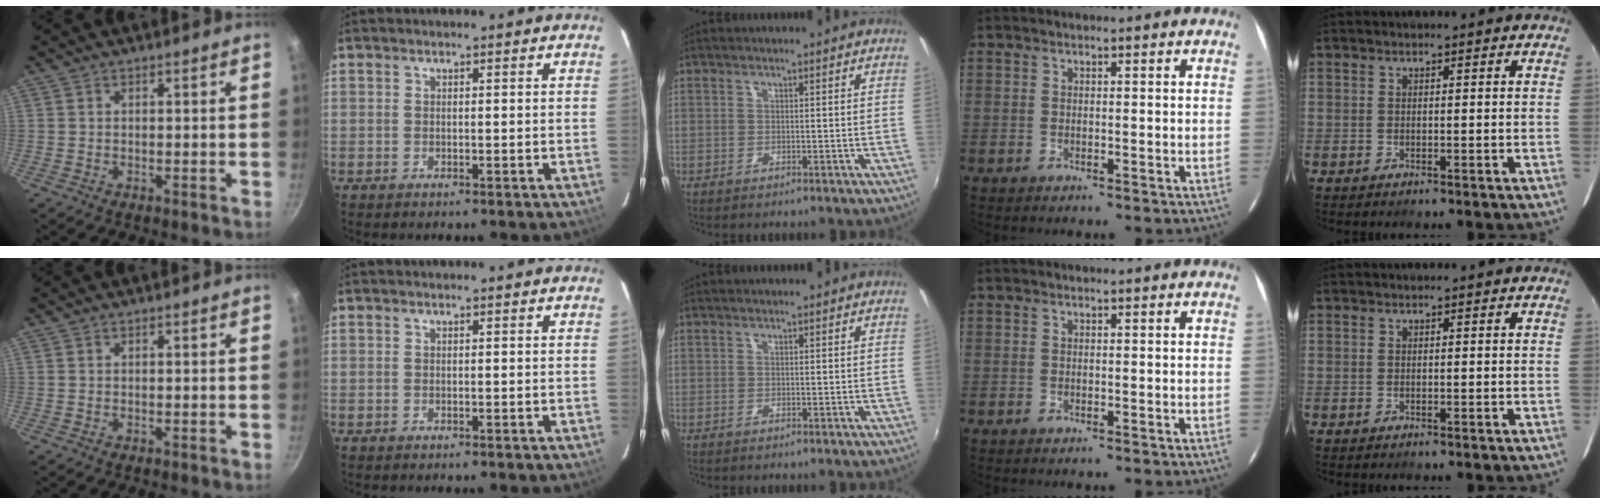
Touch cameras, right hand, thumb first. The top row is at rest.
{}